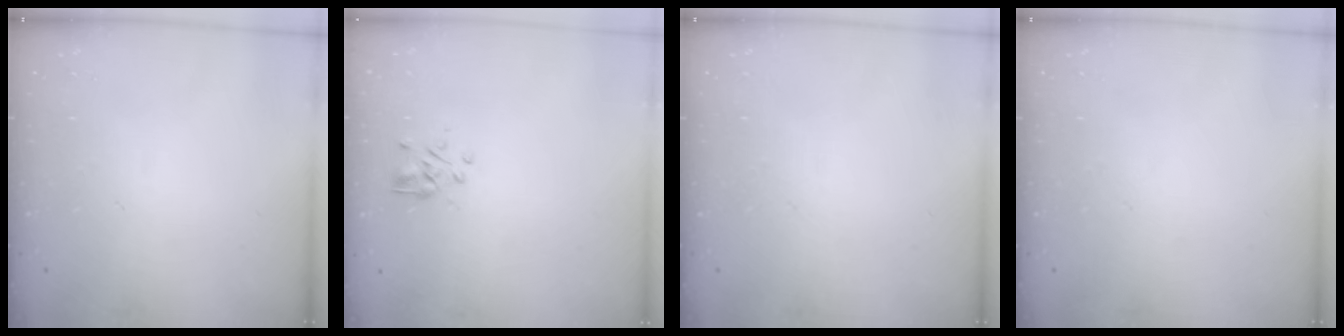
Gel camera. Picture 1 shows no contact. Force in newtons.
{"total": 2.3, "press": 2.1, "slide": 0.9}
{"total": 0.0}
{"total": 0.0}